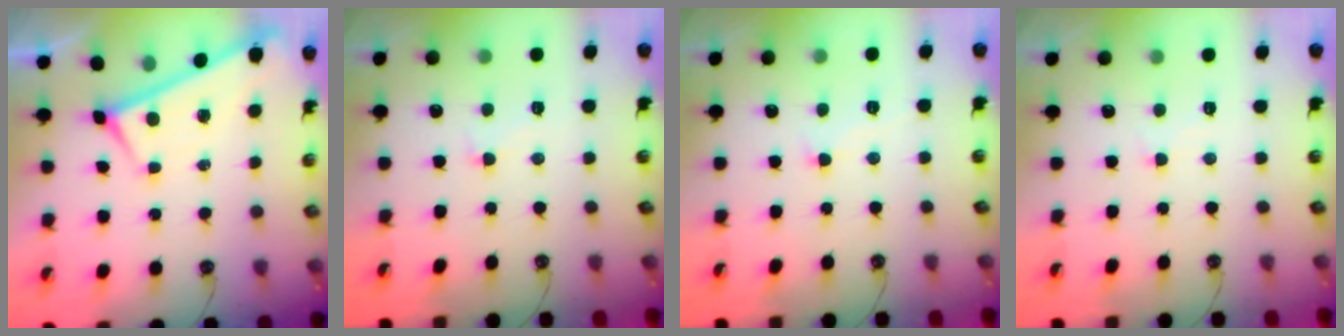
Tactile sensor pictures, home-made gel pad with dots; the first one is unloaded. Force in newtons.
{"total": 1.1, "press": 1.0, "slide": 0.6}
{"total": 1.1, "press": 1.0, "slide": 0.3}
{"total": 0.7, "press": 0.5, "slide": 0.5}